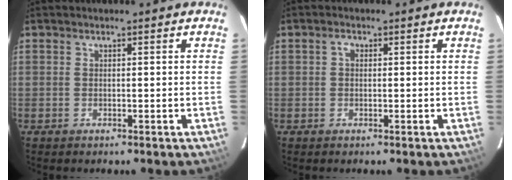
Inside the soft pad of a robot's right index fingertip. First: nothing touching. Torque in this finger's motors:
{"motor_torque": [0.11, -0.04, 0.03, 0.02]}